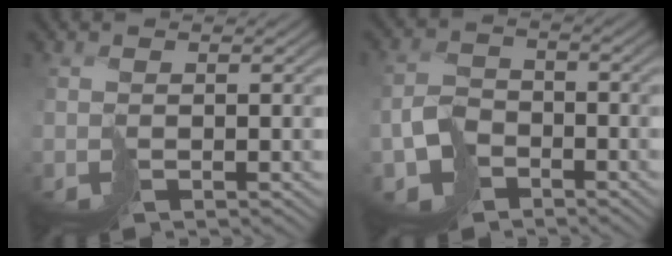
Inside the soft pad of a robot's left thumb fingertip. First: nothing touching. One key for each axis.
{"total": 5.3, "fx": -3.4, "fy": 3.6, "fz": 1.9, "tx": -0.038, "ty": -0.004, "tz": -0.071}